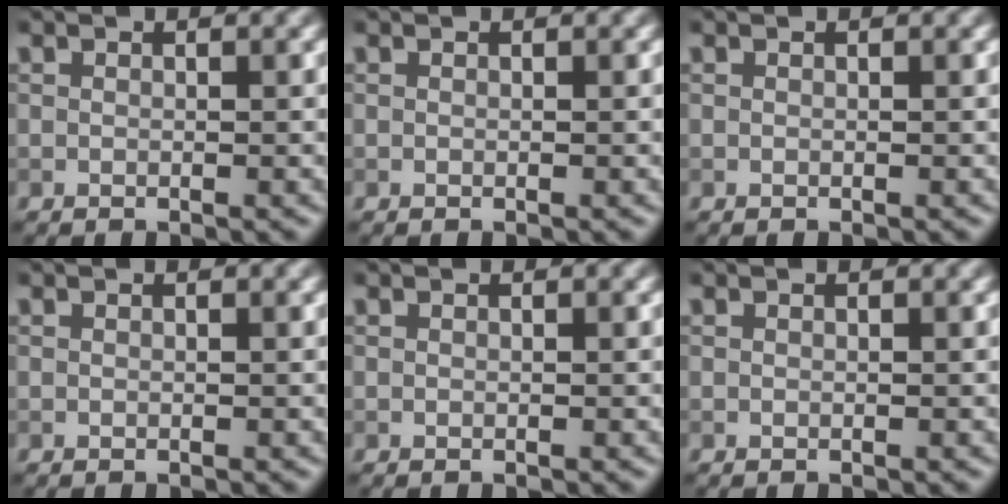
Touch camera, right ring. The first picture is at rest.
{"total": 0.0}
{"total": 0.0}
{"total": 0.0}
{"total": 0.0}
{"total": 0.0}